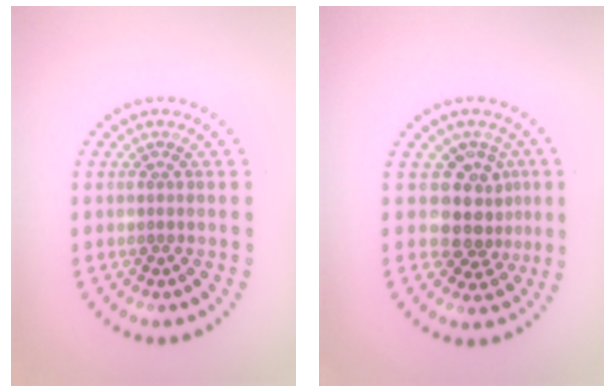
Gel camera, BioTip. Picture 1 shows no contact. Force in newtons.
{"total": 3.9, "press": 3.1, "slide": 2.3}